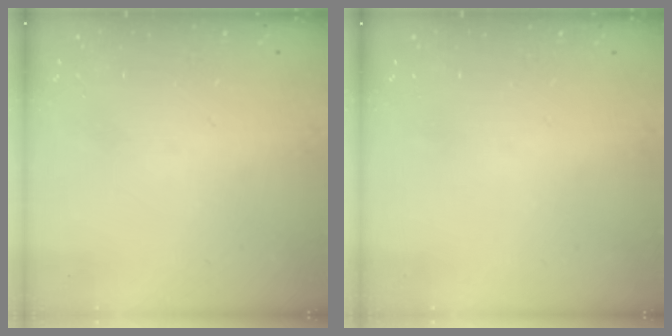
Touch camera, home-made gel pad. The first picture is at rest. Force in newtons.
{"total": 0.0}